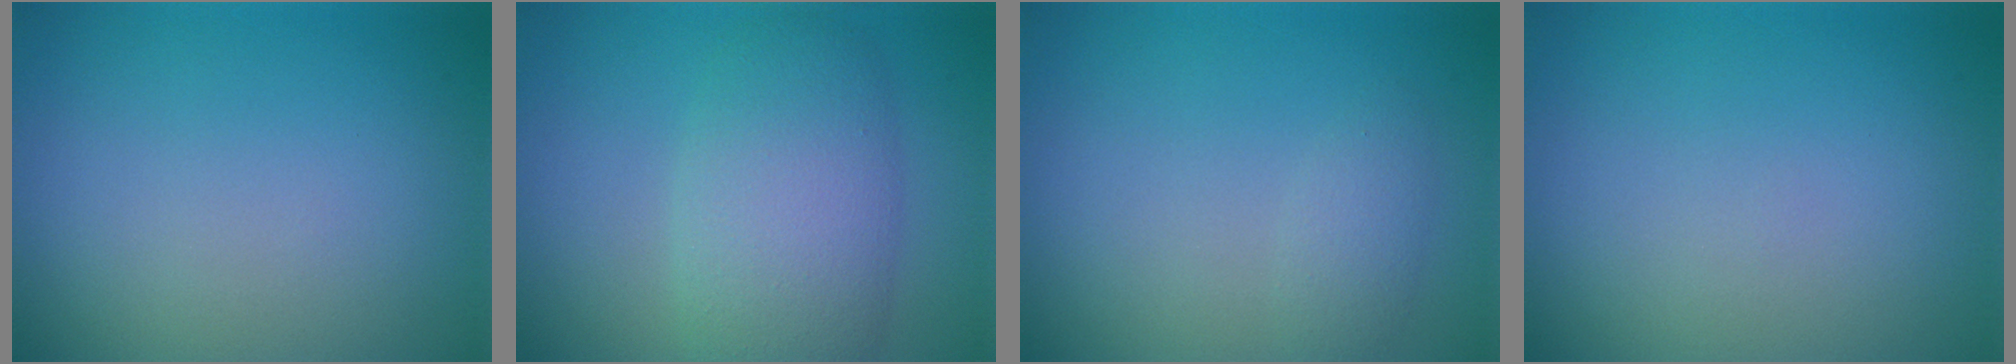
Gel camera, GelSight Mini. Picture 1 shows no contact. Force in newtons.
{"total": 6.4, "press": 6.4, "slide": 0.2}
{"total": 1.3, "press": 1.3, "slide": 0.1}
{"total": 0.0}